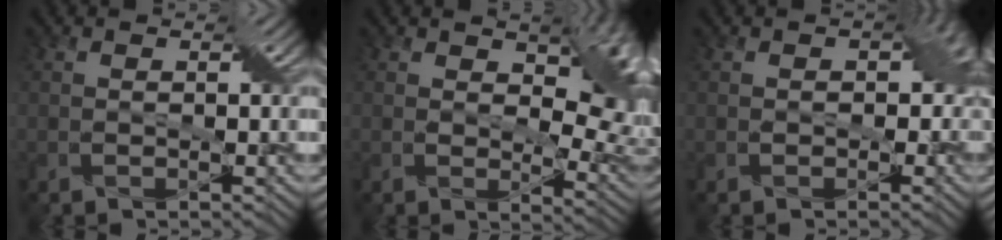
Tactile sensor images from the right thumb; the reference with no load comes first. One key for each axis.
{"total": 10.6, "fx": 3.2, "fy": 5.7, "fz": 8.3, "tx": -0.114, "ty": -0.012, "tz": 0.056}
{"total": 4.1, "fx": -0.1, "fy": 3.1, "fz": 2.6, "tx": -0.029, "ty": -0.003, "tz": -0.004}